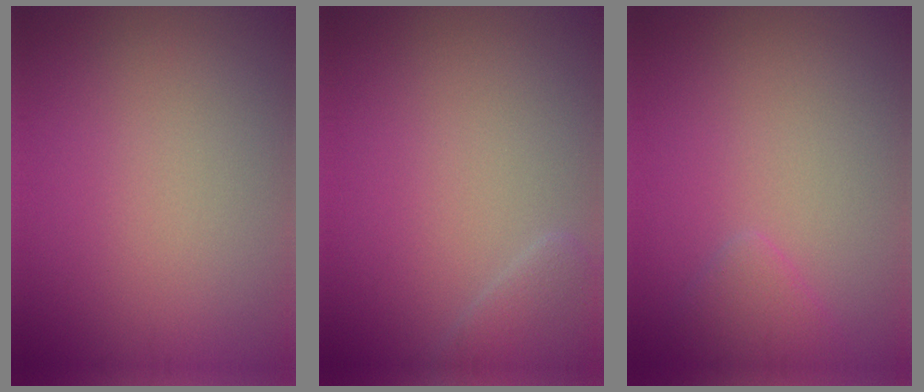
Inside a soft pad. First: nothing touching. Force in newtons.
{"total": 2.0, "press": 2.0, "slide": 0.2}
{"total": 1.5, "press": 1.5, "slide": 0.0}